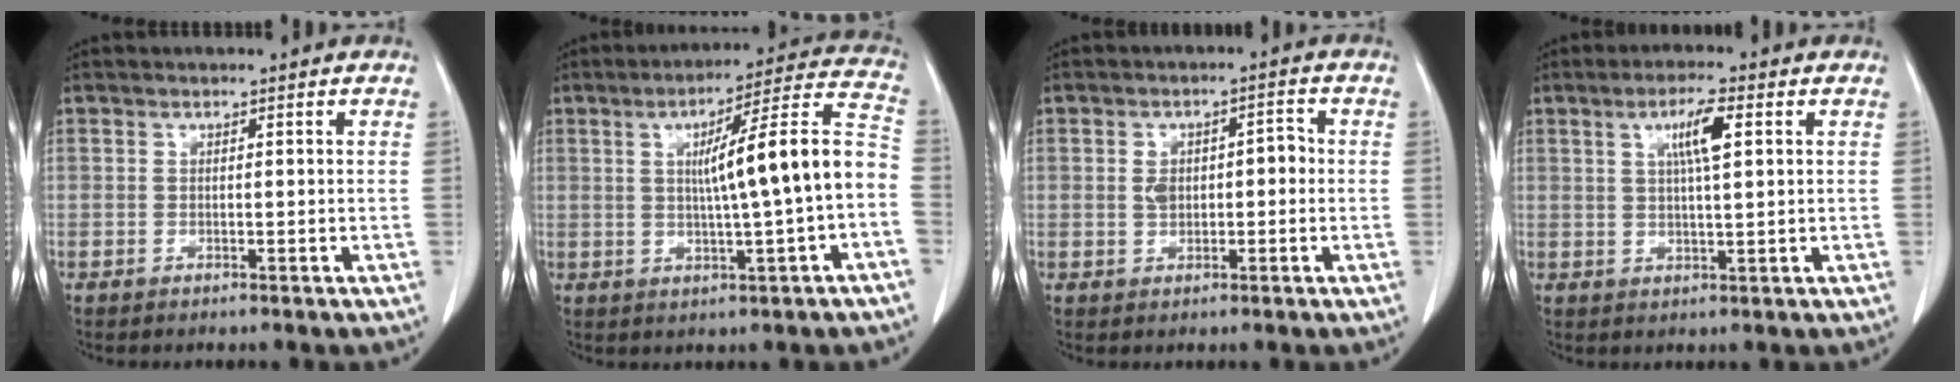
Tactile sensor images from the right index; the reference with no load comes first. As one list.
[{"total": 13.9, "force": [-0.6, 0.2, 13.9], "torque": [-0.196, 0.029, -0.010]}, {"total": 4.6, "force": [0.0, 2.7, 3.7], "torque": [-0.065, 0.024, 0.006]}, {"total": 5.4, "force": [1.9, 0.5, 5.0], "torque": [-0.091, 0.002, 0.033]}]